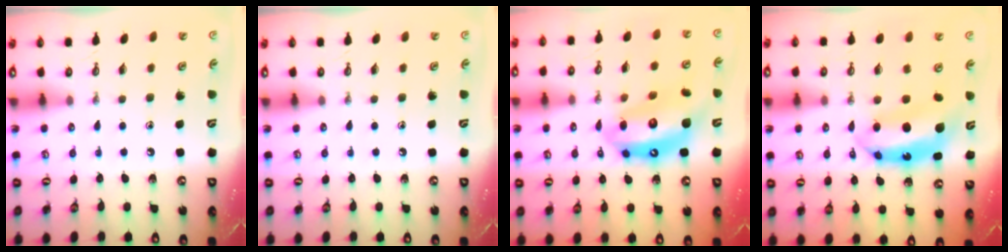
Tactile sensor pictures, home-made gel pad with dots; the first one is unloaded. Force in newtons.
{"total": 0.0}
{"total": 14.9, "press": 14.9, "slide": 1.2}
{"total": 8.0, "press": 7.9, "slide": 0.8}